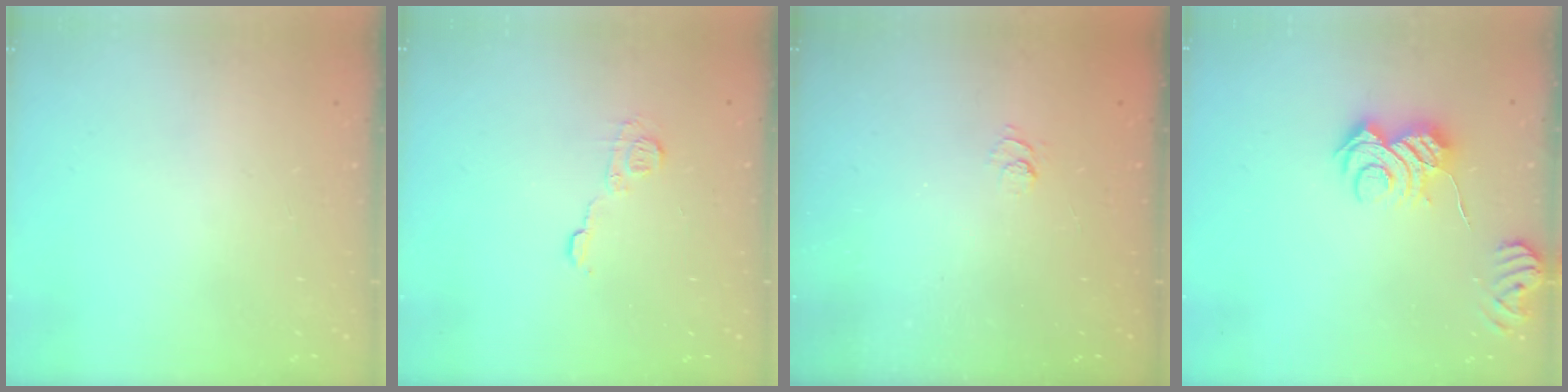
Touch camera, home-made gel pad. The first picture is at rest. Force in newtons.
{"total": 7.3, "press": 7.3, "slide": 0.1}
{"total": 2.5, "press": 2.0, "slide": 1.4}
{"total": 8.5, "press": 8.5, "slide": 0.7}